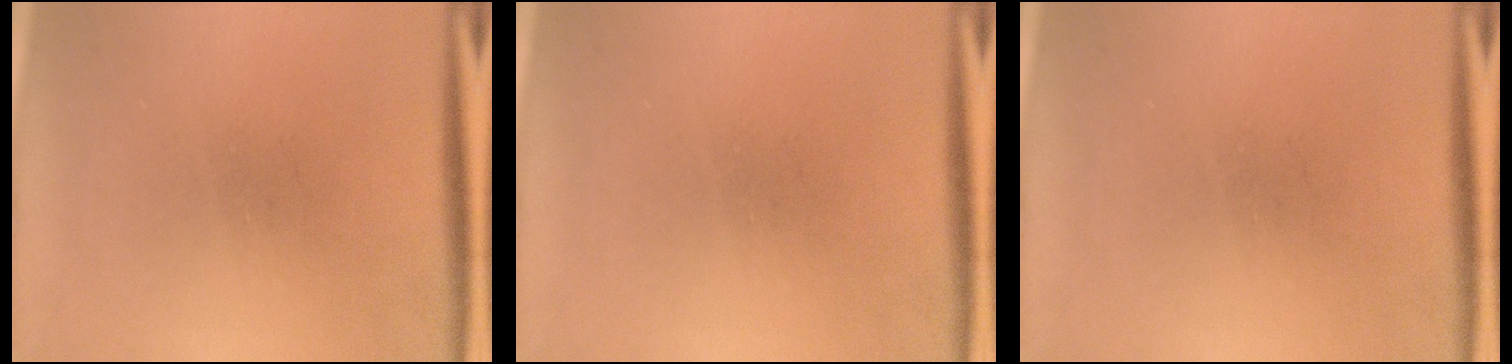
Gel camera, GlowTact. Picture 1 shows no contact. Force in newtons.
{"total": 0.0}
{"total": 0.0}